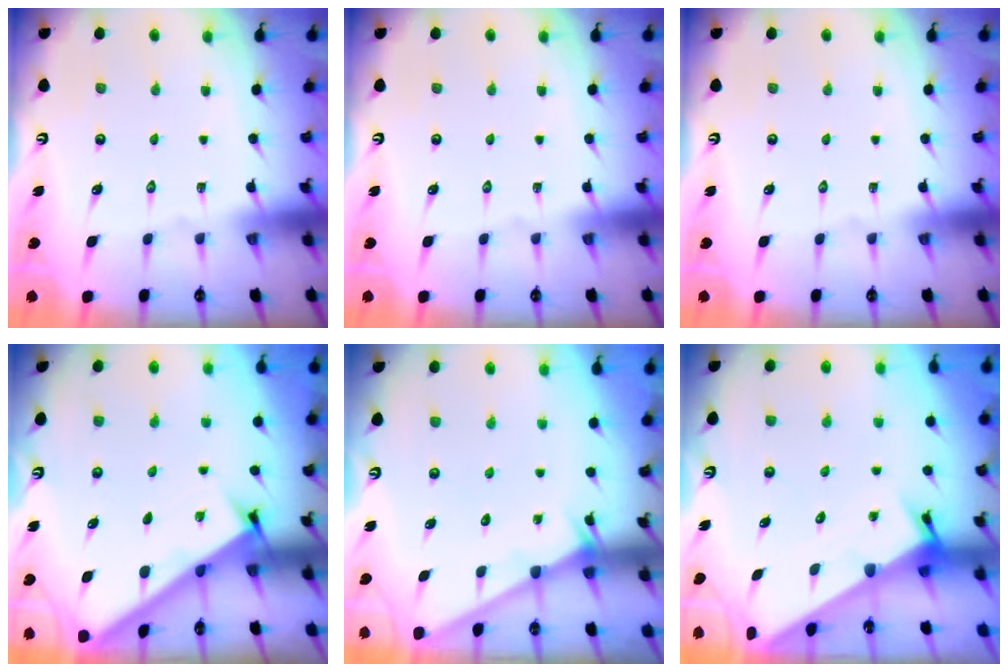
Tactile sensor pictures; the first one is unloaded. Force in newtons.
{"total": 0.0}
{"total": 0.0}
{"total": 2.6, "press": 2.6, "slide": 0.3}
{"total": 0.9, "press": 0.8, "slide": 0.2}
{"total": 3.3, "press": 3.3, "slide": 0.0}